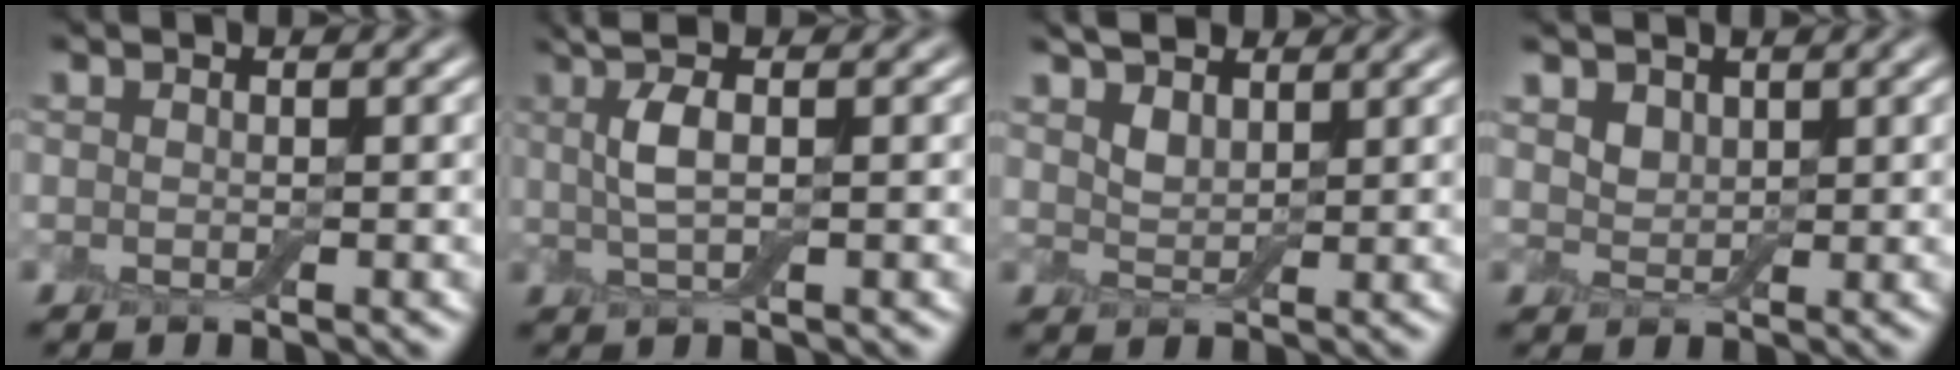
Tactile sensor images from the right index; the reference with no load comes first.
{"total": 3.6, "force": [1.1, 1.2, 3.2], "torque": [-0.066, 0.004, 0.020]}
{"total": 3.0, "force": [2.1, 1.6, 1.5], "torque": [-0.037, 0.004, 0.038]}
{"total": 2.6, "force": [1.7, 1.8, 1.0], "torque": [-0.031, -0.001, 0.032]}